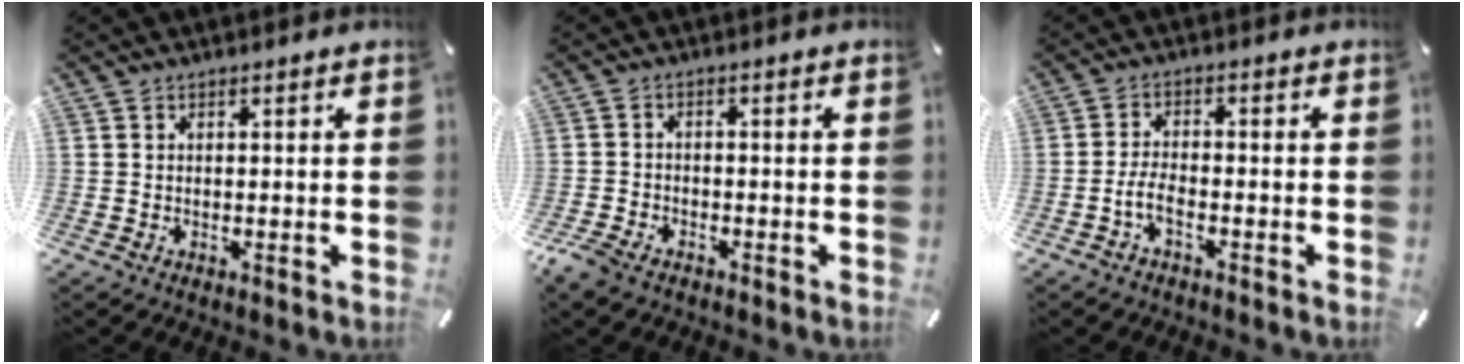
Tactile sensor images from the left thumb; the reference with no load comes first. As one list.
[{"total": 3.9, "force": [-3.0, 1.9, 1.6], "torque": [-0.051, 0.009, -0.063]}, {"total": 4.4, "force": [-2.2, 1.6, 3.4], "torque": [-0.078, 0.005, -0.045]}]